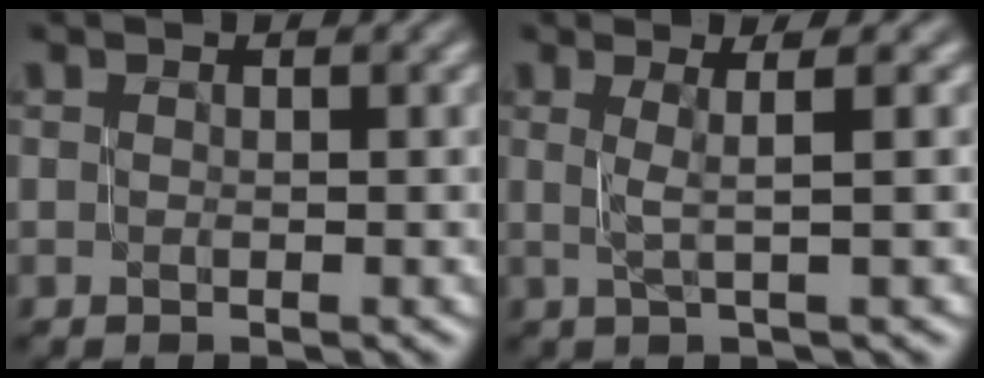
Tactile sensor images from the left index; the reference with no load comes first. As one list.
[{"total": 2.5, "force": [0.6, 0.3, 2.4], "torque": [-0.041, 0.009, 0.010]}]